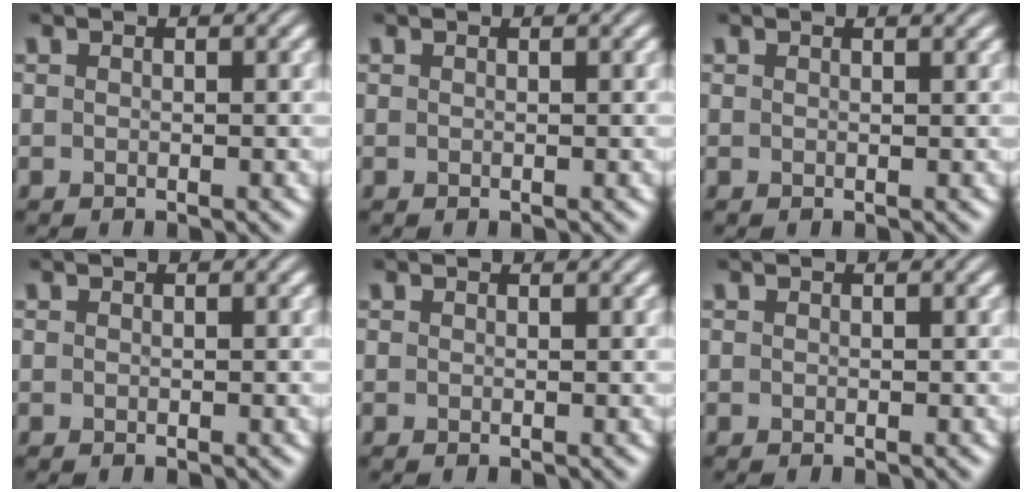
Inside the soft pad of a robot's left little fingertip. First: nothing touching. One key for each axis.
{"total": 0.0}
{"total": 1.0, "fx": 0.8, "fy": 0.3, "fz": 0.4, "tx": -0.003, "ty": 0.000, "tz": 0.009}
{"total": 0.0}
{"total": 0.7, "fx": 0.6, "fy": 0.1, "fz": 0.1, "tx": -0.004, "ty": -0.003, "tz": 0.007}
{"total": 0.0}